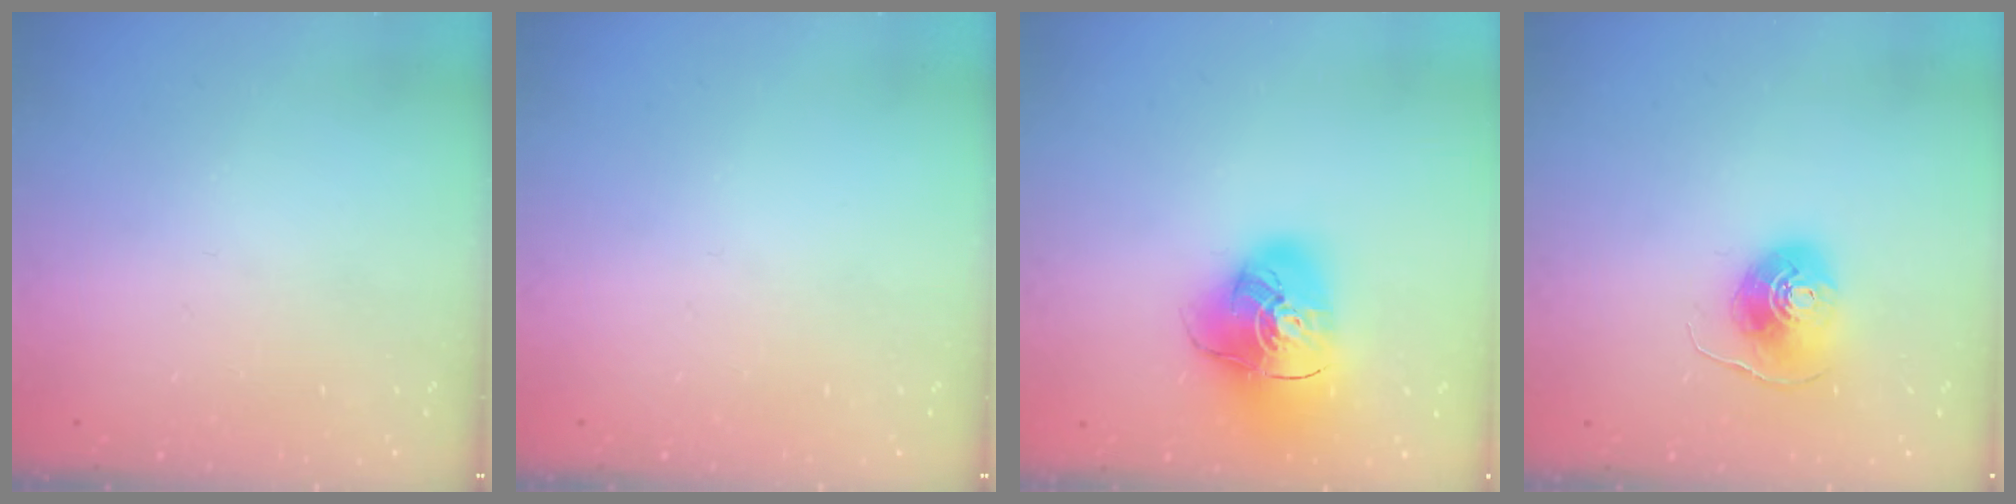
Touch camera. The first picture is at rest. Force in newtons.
{"total": 0.0}
{"total": 17.3, "press": 17.2, "slide": 2.0}
{"total": 8.7, "press": 8.7, "slide": 0.5}